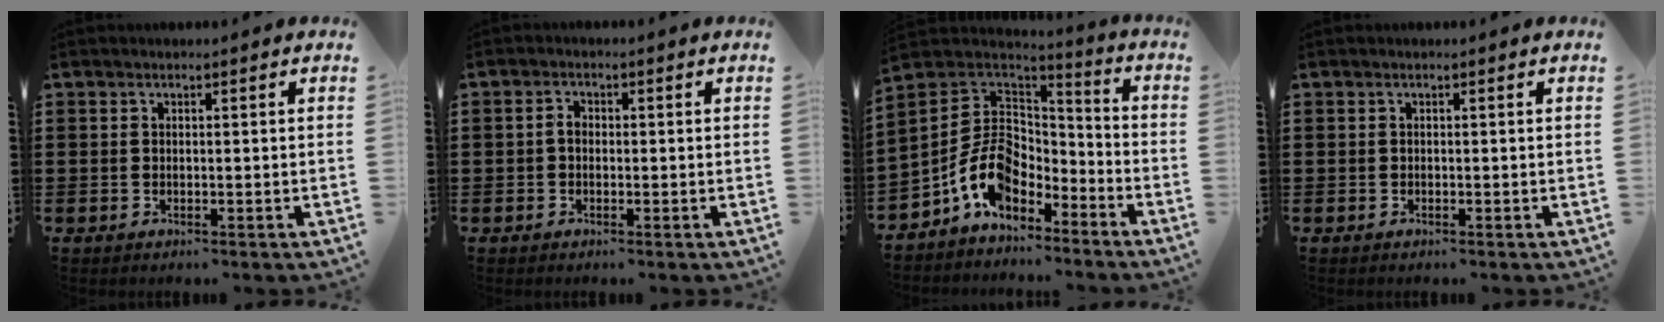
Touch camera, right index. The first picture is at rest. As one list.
[{"total": 1.5, "force": [-0.1, 0.9, 1.1], "torque": [-0.022, 0.005, -0.003]}, {"total": 10.5, "force": [-4.2, 7.4, 6.2], "torque": [-0.145, 0.016, -0.082]}, {"total": 0.0}]